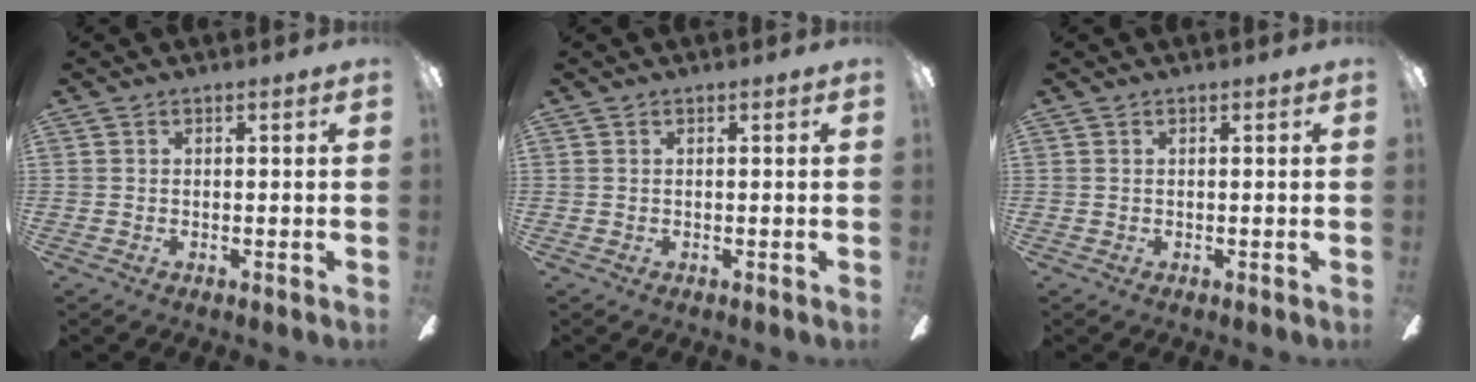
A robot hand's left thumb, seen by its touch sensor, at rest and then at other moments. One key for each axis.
{"total": 0.6, "fx": -0.5, "fy": 0.1, "fz": 0.4, "tx": -0.006, "ty": 0.001, "tz": -0.009}
{"total": 0.6, "fx": -0.4, "fy": 0.1, "fz": 0.5, "tx": -0.008, "ty": 0.003, "tz": -0.009}